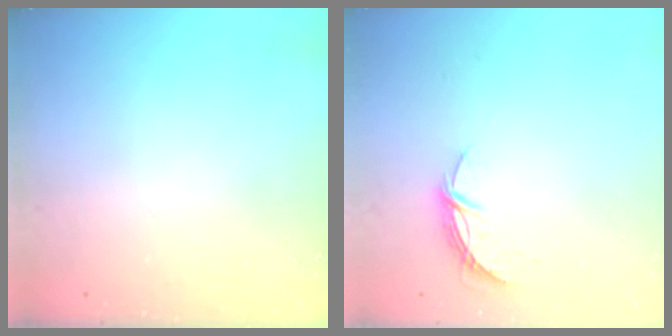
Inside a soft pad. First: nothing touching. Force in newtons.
{"total": 5.0, "press": 5.0, "slide": 0.4}